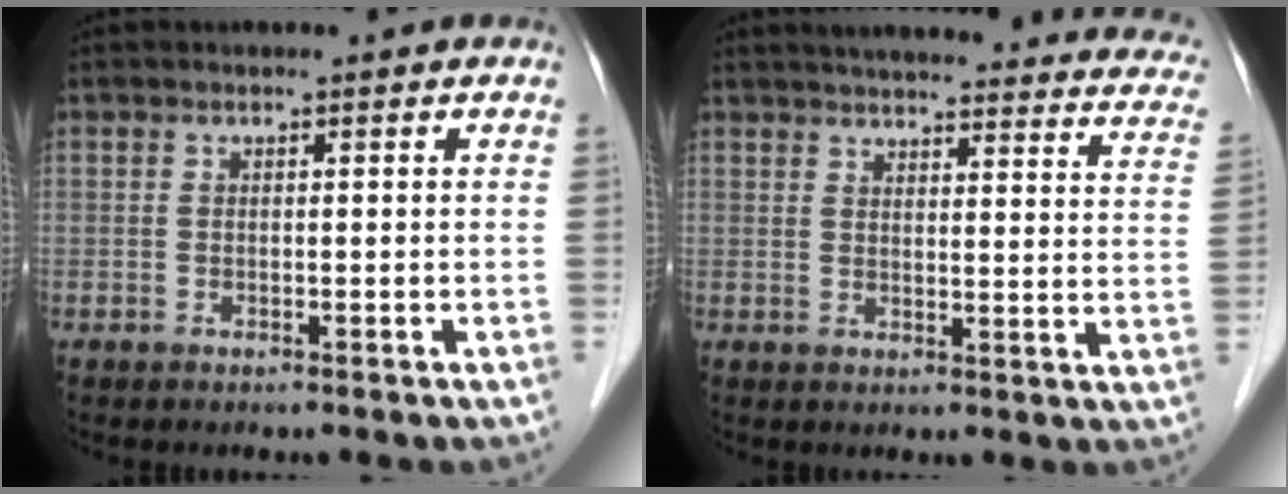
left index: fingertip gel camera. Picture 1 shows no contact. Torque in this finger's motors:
{"motor_torque": [0.22, -0.24, 0.27, 0.02]}